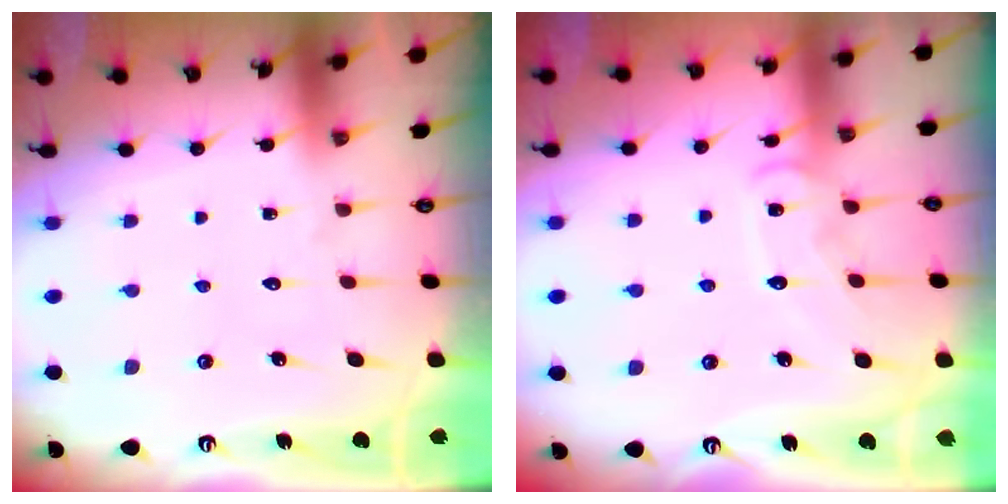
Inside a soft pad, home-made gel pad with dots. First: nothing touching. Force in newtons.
{"total": 9.6, "press": 9.5, "slide": 0.7}